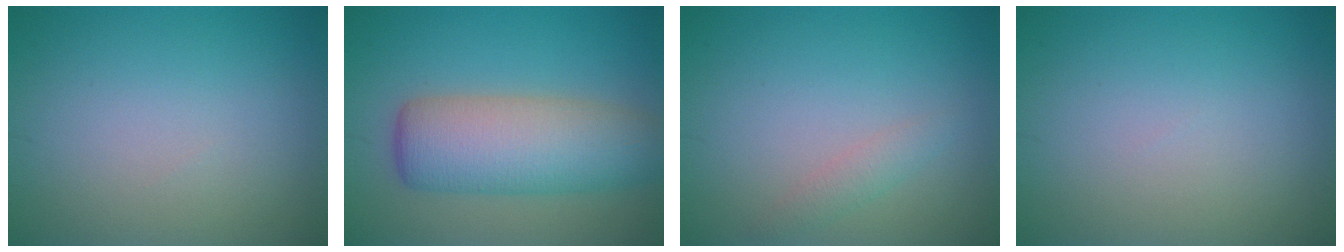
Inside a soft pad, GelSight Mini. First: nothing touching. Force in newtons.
{"total": 7.8, "press": 7.8, "slide": 0.2}
{"total": 1.3, "press": 1.3, "slide": 0.1}
{"total": 0.0}